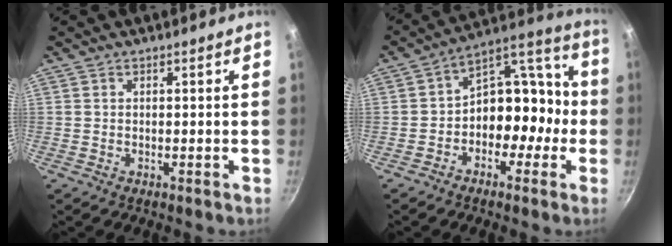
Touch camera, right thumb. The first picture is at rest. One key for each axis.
{"total": 14.4, "fx": -2.4, "fy": 9.4, "fz": 10.6, "tx": -0.104, "ty": 0.057, "tz": -0.048}